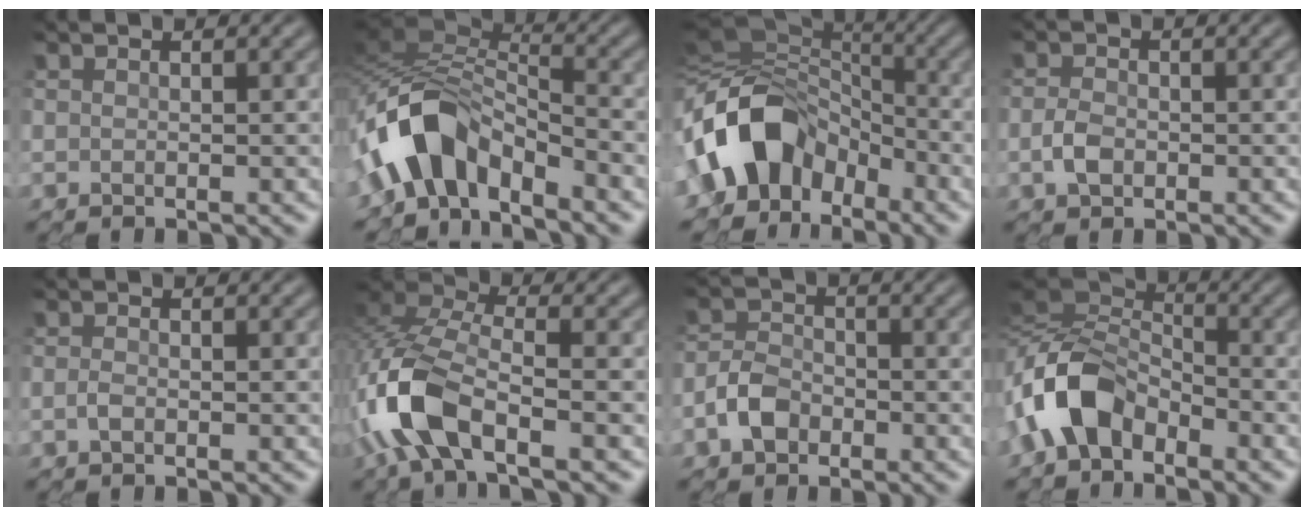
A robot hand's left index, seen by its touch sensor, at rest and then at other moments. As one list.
[{"total": 6.9, "force": [-4.7, 2.7, 4.2], "torque": [-0.072, 0.010, -0.096]}, {"total": 10.5, "force": [-4.4, 7.1, 6.4], "torque": [-0.126, 0.006, -0.091]}, {"total": 1.6, "force": [-0.9, 0.8, 1.1], "torque": [-0.030, 0.001, -0.020]}, {"total": 0.7, "force": [-0.6, -0.1, 0.4], "torque": [-0.016, 0.000, -0.013]}, {"total": 8.4, "force": [-4.0, 2.9, 6.8], "torque": [-0.174, 0.003, -0.091]}, {"total": 2.9, "force": [-2.1, 1.5, 1.4], "torque": [-0.037, 0.006, -0.044]}, {"total": 6.5, "force": [-3.4, 3.7, 4.2], "torque": [-0.090, 0.009, -0.081]}]